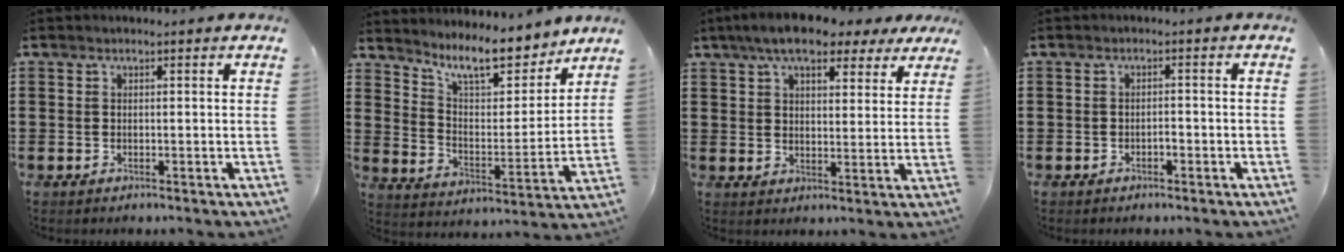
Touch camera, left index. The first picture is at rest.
{"total": 10.4, "force": [8.6, 2.2, 5.4], "torque": [-0.109, -0.044, 0.150]}
{"total": 8.5, "force": [6.7, 2.7, 4.5], "torque": [-0.094, -0.007, 0.120]}
{"total": 1.4, "force": [-0.8, 0.4, 1.1], "torque": [-0.024, -0.001, -0.016]}